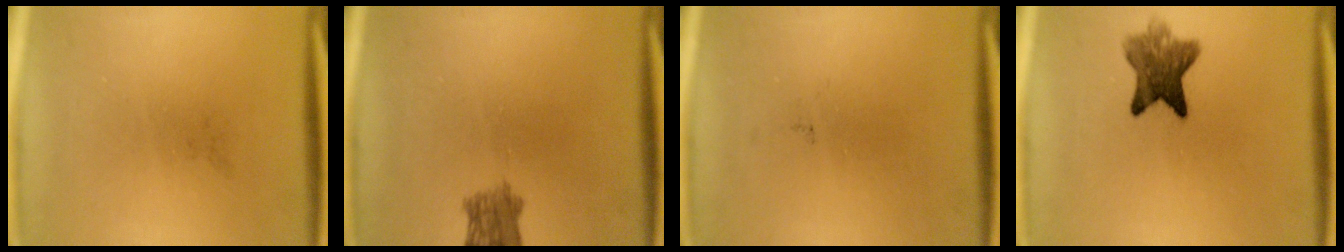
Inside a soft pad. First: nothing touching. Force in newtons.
{"total": 3.5}
{"total": 0.0}
{"total": 6.9}